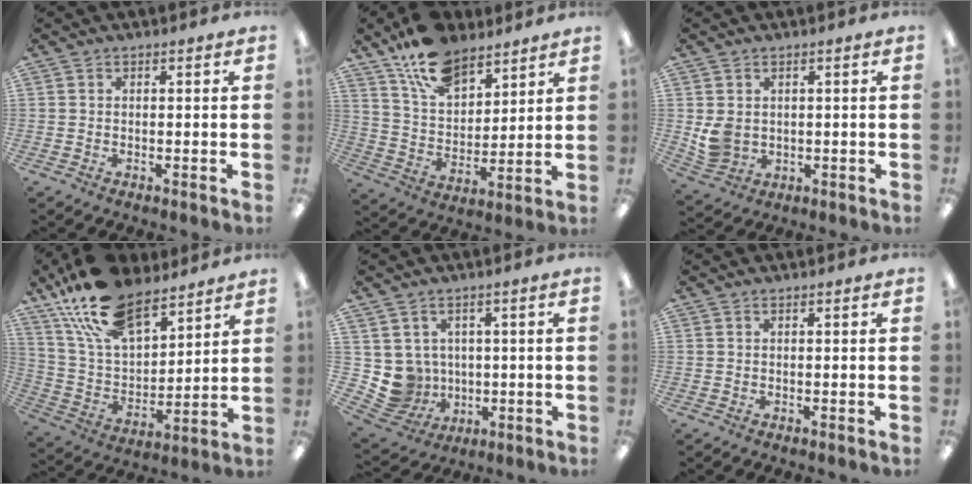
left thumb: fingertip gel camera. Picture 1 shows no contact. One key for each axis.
{"total": 14.7, "fx": 10.9, "fy": 7.4, "fz": 6.5, "tx": -0.127, "ty": -0.051, "tz": 0.205}
{"total": 5.2, "fx": 1.0, "fy": 4.5, "fz": 2.5, "tx": -0.056, "ty": 0.001, "tz": 0.023}
{"total": 20.6, "fx": 14.9, "fy": 9.6, "fz": 10.6, "tx": -0.213, "ty": -0.070, "tz": 0.272}
{"total": 7.4, "fx": 1.2, "fy": 7.2, "fz": 1.1, "tx": -0.061, "ty": -0.013, "tz": 0.035}
{"total": 0.0}